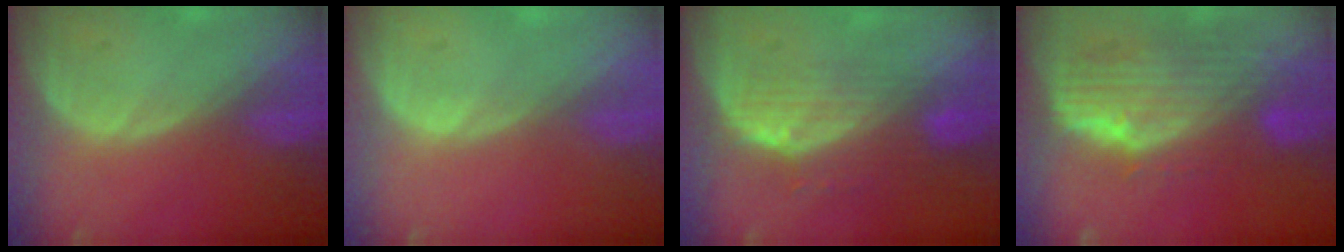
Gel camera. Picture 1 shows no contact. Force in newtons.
{"total": 0.6, "press": 0.1, "slide": 0.6}
{"total": 7.5, "press": 6.8, "slide": 3.3}
{"total": 9.9, "press": 8.8, "slide": 4.5}